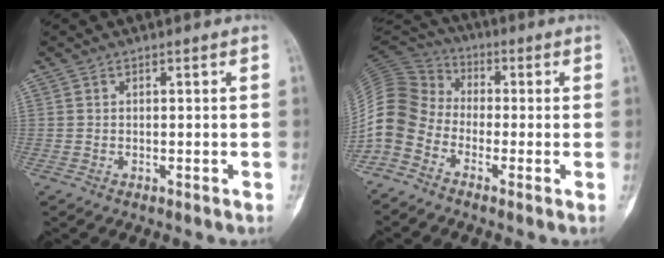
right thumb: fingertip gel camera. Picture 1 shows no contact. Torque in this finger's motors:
{"motor_torque": [0.02, 0.66, 1.28, -0.35, 0.24]}